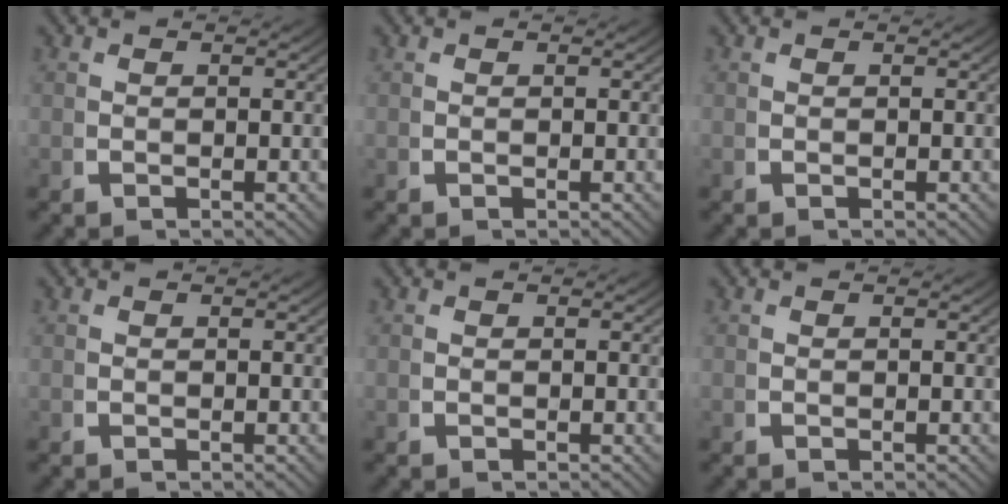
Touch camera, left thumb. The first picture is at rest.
{"total": 0.0}
{"total": 0.0}
{"total": 0.0}
{"total": 0.0}
{"total": 0.0}